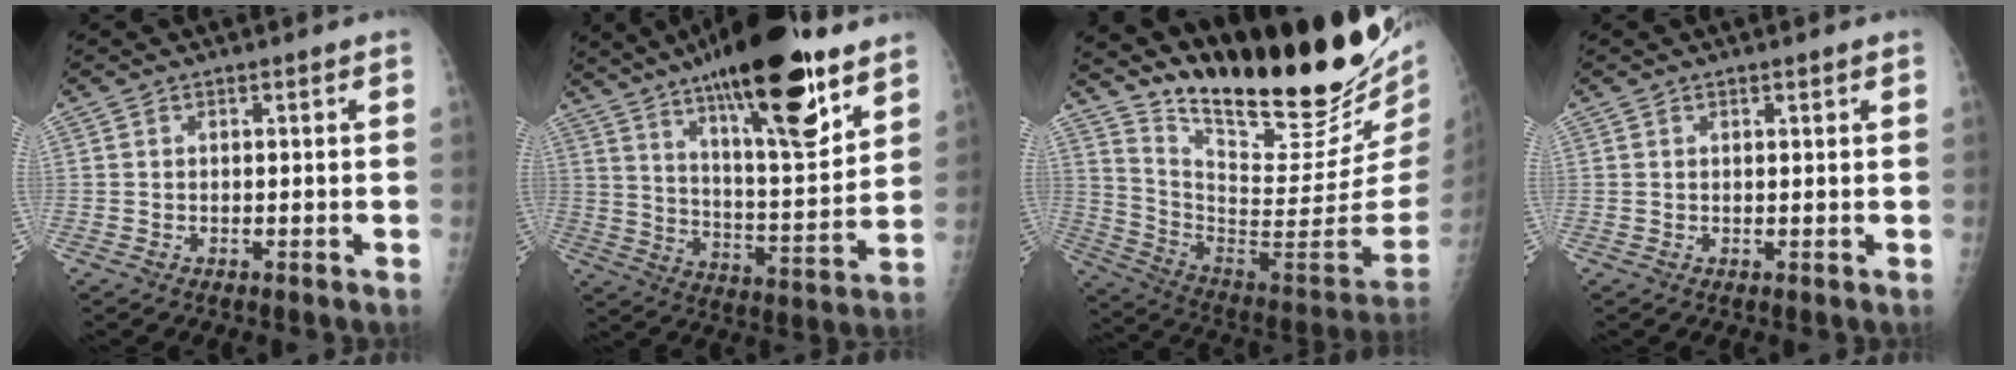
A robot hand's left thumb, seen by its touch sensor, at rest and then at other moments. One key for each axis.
{"total": 25.5, "fx": 16.1, "fy": 6.8, "fz": 18.6, "tx": -0.274, "ty": -0.061, "tz": 0.259}
{"total": 31.1, "fx": 24.2, "fy": 6.2, "fz": 18.5, "tx": -0.271, "ty": -0.155, "tz": 0.369}
{"total": 0.9, "fx": 0.6, "fy": 0.3, "fz": 0.6, "tx": -0.008, "ty": -0.002, "tz": 0.010}